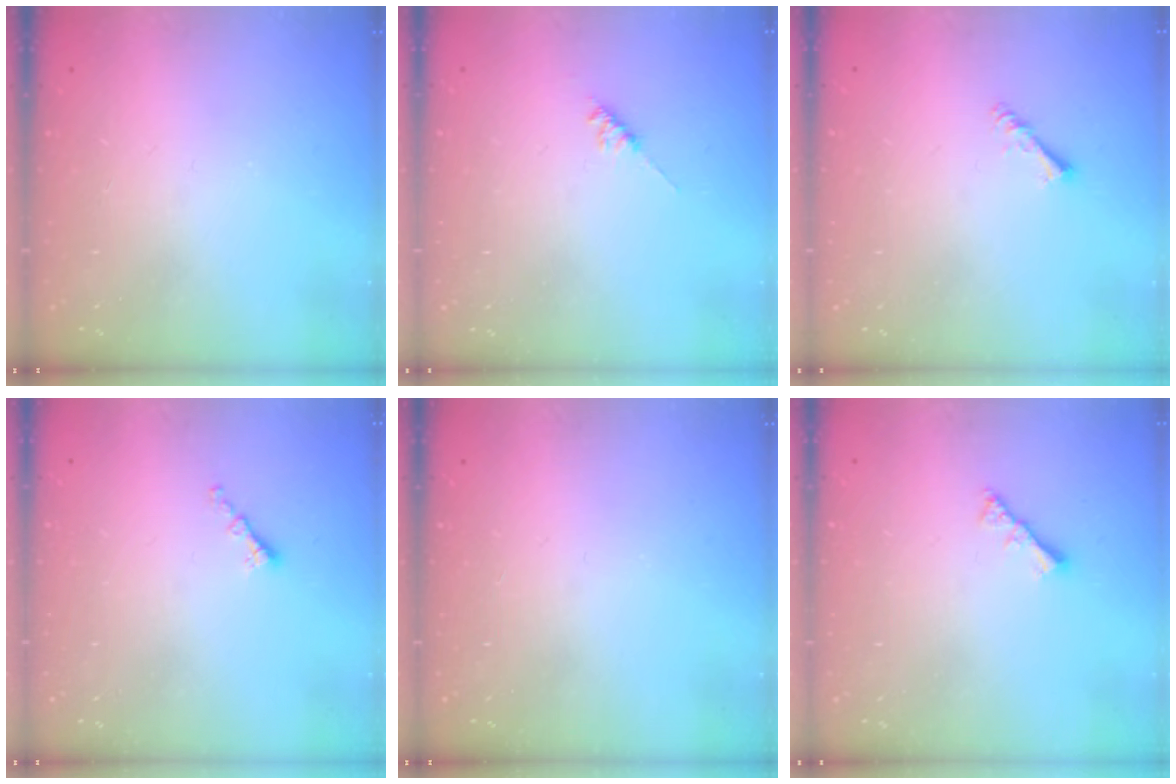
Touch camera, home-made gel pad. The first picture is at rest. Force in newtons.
{"total": 4.9, "press": 4.8, "slide": 0.8}
{"total": 1.4, "press": 1.3, "slide": 0.3}
{"total": 1.4, "press": 1.3, "slide": 0.5}
{"total": 0.0}
{"total": 2.8, "press": 2.8, "slide": 0.6}